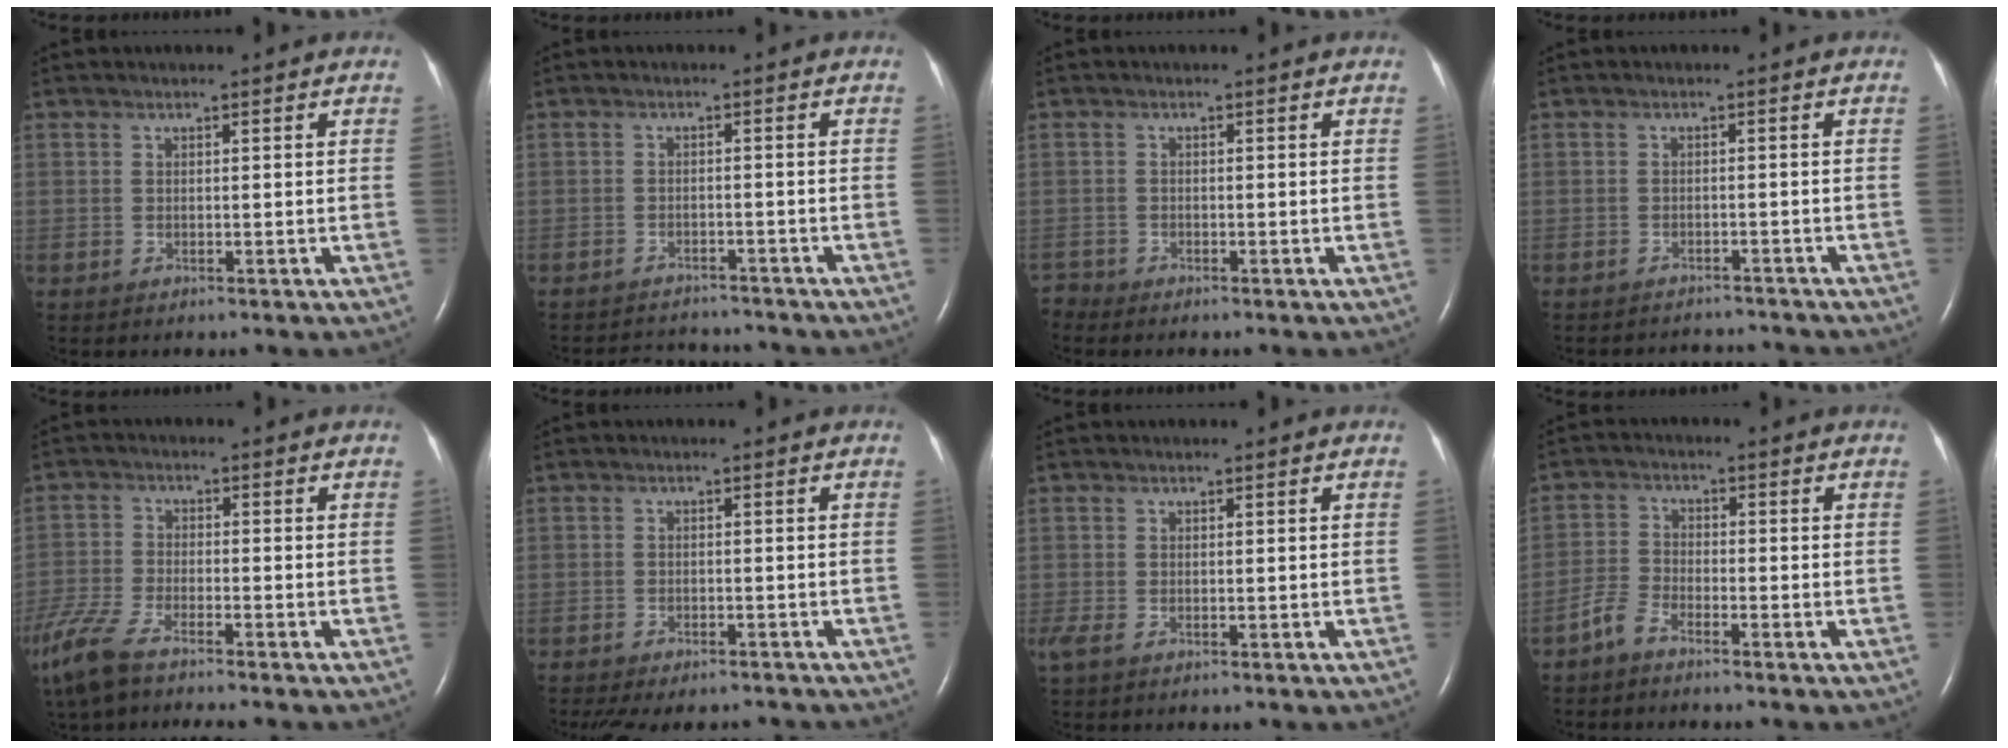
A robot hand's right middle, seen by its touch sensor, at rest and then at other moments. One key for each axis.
{"total": 6.5, "fx": -6.4, "fy": 1.0, "fz": 0.6, "tx": -0.010, "ty": 0.000, "tz": -0.089}
{"total": 1.5, "fx": -1.4, "fy": -0.1, "fz": -0.5, "tx": 0.010, "ty": -0.008, "tz": -0.028}
{"total": 6.0, "fx": -5.9, "fy": 0.9, "fz": 0.3, "tx": -0.006, "ty": 0.000, "tz": -0.075}
{"total": 9.4, "fx": -7.3, "fy": 1.9, "fz": 5.7, "tx": -0.129, "ty": -0.025, "tz": -0.140}
{"total": 10.9, "fx": -9.7, "fy": 3.1, "fz": 4.0, "tx": -0.076, "ty": -0.009, "tz": -0.127}
{"total": 1.6, "fx": -0.7, "fy": 0.6, "fz": 1.2, "tx": -0.035, "ty": -0.006, "tz": -0.012}
{"total": 3.1, "fx": -2.7, "fy": 0.7, "fz": 1.3, "tx": -0.036, "ty": -0.004, "tz": -0.060}